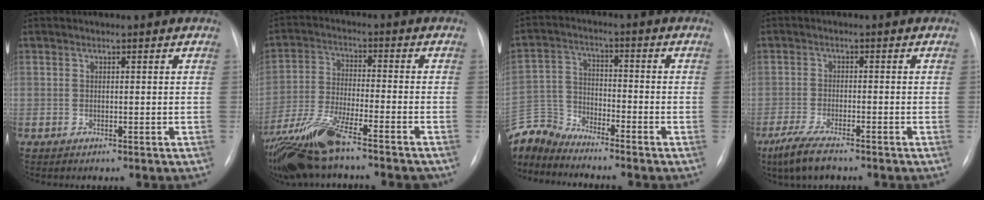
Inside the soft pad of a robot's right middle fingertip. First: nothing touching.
{"total": 15.7, "force": [-12.4, 1.6, 9.4], "torque": [-0.206, -0.031, -0.224]}
{"total": 9.2, "force": [-9.1, 0.8, 0.7], "torque": [-0.028, 0.009, -0.184]}
{"total": 6.0, "force": [-4.5, 1.0, 3.9], "torque": [-0.086, -0.016, -0.076]}